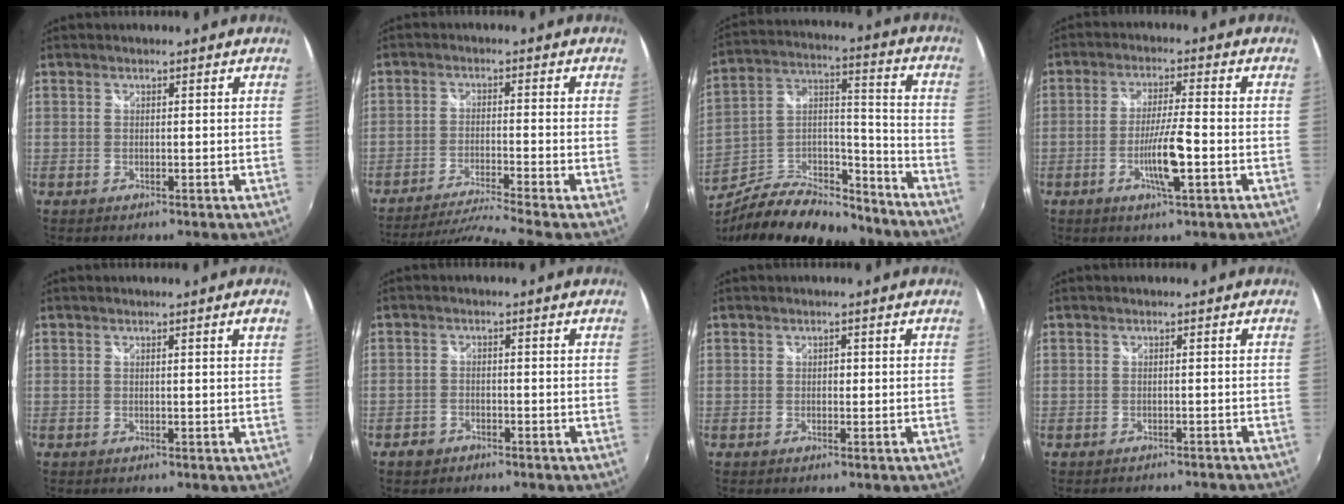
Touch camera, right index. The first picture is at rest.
{"total": 10.2, "force": [-8.9, -2.3, 4.5], "torque": [-0.099, -0.020, -0.149]}
{"total": 20.0, "force": [-15.1, 7.7, 10.7], "torque": [-0.205, 0.019, -0.237]}
{"total": 7.2, "force": [-2.6, 0.3, 6.8], "torque": [-0.126, -0.007, -0.047]}
{"total": 1.4, "force": [0.6, -0.5, 1.2], "torque": [-0.017, 0.000, 0.009]}
{"total": 3.1, "force": [-2.2, 2.1, 0.5], "torque": [-0.024, 0.004, -0.039]}
{"total": 0.8, "force": [-0.1, 0.7, 0.3], "torque": [-0.001, 0.001, -0.003]}
{"total": 4.6, "force": [-4.3, 1.1, 1.3], "torque": [-0.028, -0.016, -0.054]}